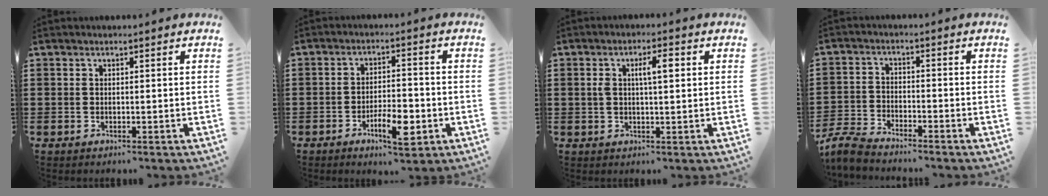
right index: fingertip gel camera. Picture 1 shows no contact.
{"total": 6.9, "force": [-2.9, 2.5, 5.7], "torque": [-0.103, 0.002, -0.051]}
{"total": 4.3, "force": [0.9, 1.4, 4.0], "torque": [-0.072, 0.008, 0.009]}
{"total": 4.6, "force": [-4.5, 0.2, 1.1], "torque": [-0.050, -0.009, -0.097]}